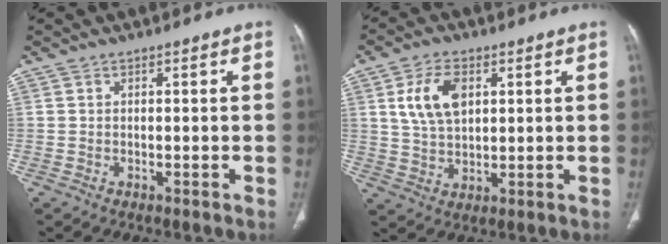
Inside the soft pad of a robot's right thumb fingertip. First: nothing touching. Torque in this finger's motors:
{"motor_torque": [-0.57, 0.66, 0.44, 0.10, 0.07]}